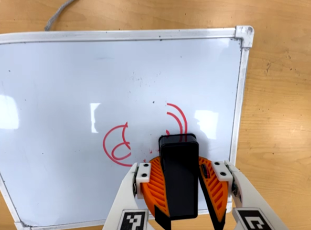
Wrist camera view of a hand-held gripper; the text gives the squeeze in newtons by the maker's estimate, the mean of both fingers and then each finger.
{"total": 15.9, "left": 17.3, "right": 14.5}